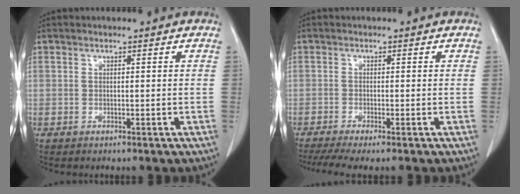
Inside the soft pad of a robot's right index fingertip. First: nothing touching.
{"total": 5.2, "force": [-3.9, 0.1, 3.4], "torque": [-0.056, -0.010, -0.065]}